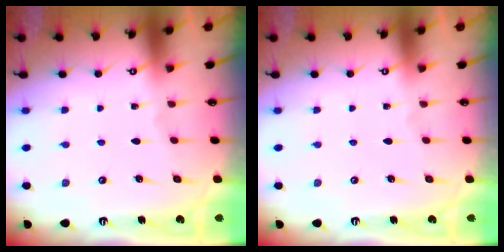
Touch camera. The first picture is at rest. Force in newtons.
{"total": 0.0}